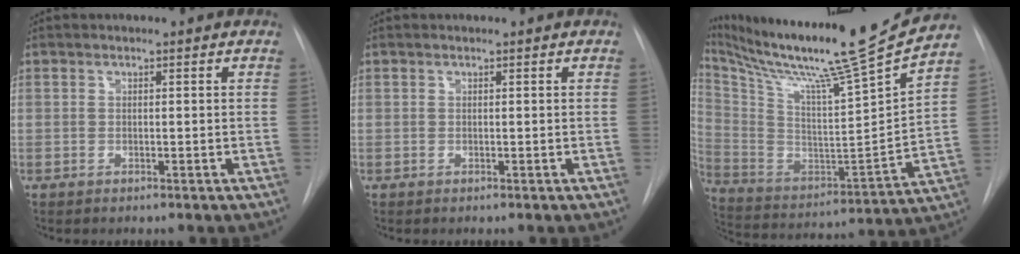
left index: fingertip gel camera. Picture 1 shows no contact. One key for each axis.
{"total": 0.0}
{"total": 26.9, "fx": 22.8, "fy": -1.8, "fz": 14.1, "tx": -0.265, "ty": -0.066, "tz": 0.365}